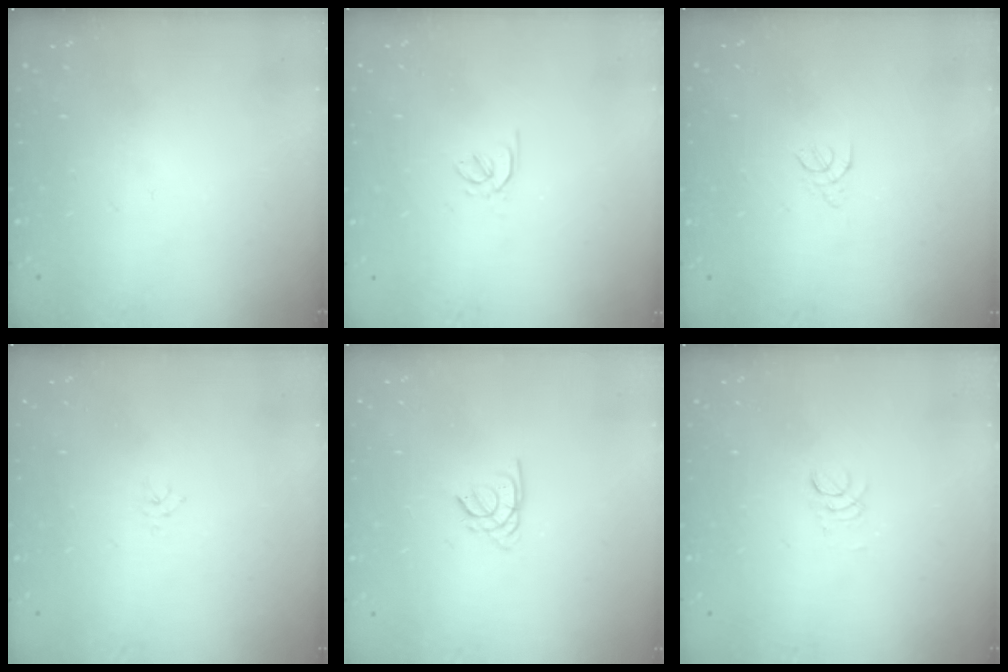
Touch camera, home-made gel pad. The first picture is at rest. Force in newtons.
{"total": 1.6, "press": 1.5, "slide": 0.5}
{"total": 1.8, "press": 1.7, "slide": 0.5}
{"total": 2.0, "press": 2.0, "slide": 0.3}
{"total": 1.4, "press": 1.4, "slide": 0.3}
{"total": 2.9, "press": 2.8, "slide": 0.3}